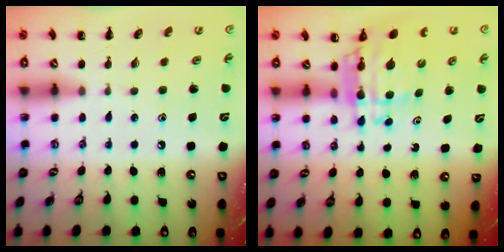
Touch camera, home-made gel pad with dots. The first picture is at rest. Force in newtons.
{"total": 9.3, "press": 8.8, "slide": 3.0}